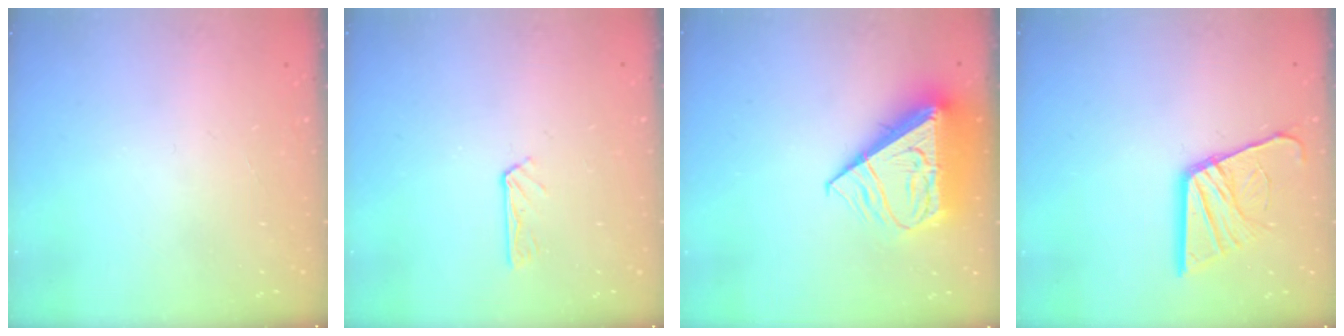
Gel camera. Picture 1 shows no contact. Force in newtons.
{"total": 2.9, "press": 2.9, "slide": 0.3}
{"total": 14.1, "press": 14.0, "slide": 1.5}
{"total": 15.5, "press": 15.4, "slide": 1.5}